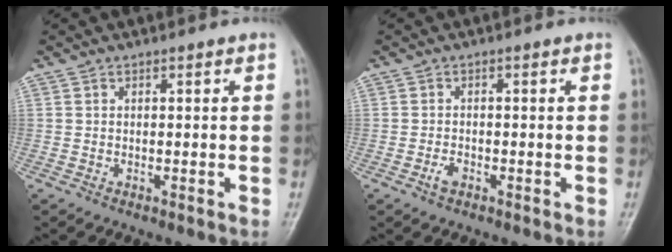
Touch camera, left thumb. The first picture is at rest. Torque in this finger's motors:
{"motor_torque": [-0.09, 0.06, 0.32, 0.23, 0.00]}